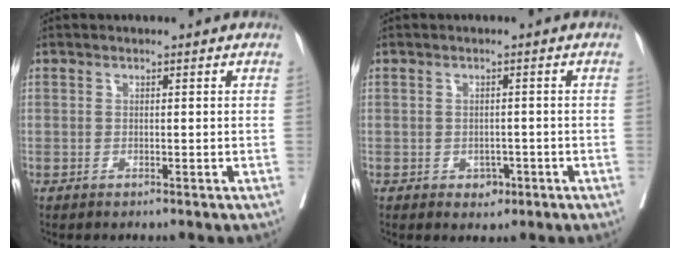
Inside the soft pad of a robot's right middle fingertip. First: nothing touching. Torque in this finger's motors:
{"motor_torque": [0.35, -0.31, 0.02, 0.01]}